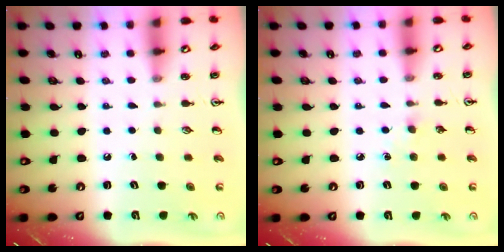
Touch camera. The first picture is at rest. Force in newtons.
{"total": 2.8, "press": 2.8, "slide": 0.4}